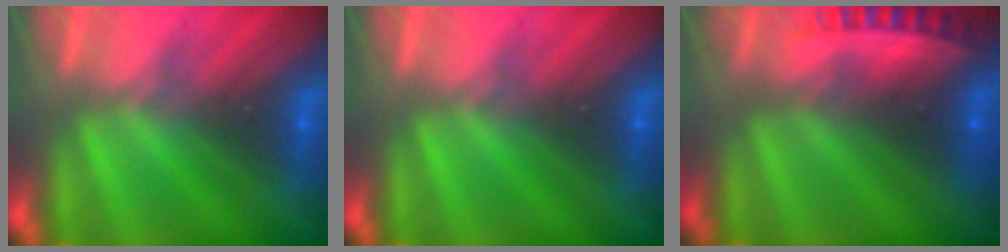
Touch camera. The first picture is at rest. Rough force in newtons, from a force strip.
{"total": 0.0}
{"total": 2.6}